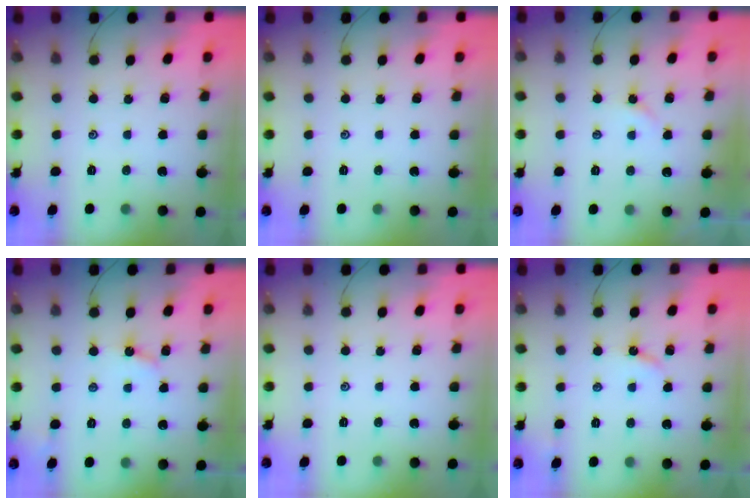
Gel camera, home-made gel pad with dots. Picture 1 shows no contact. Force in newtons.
{"total": 0.0}
{"total": 3.0, "press": 2.9, "slide": 0.6}
{"total": 3.3, "press": 3.3, "slide": 0.1}
{"total": 0.0}
{"total": 4.3, "press": 4.3, "slide": 0.5}